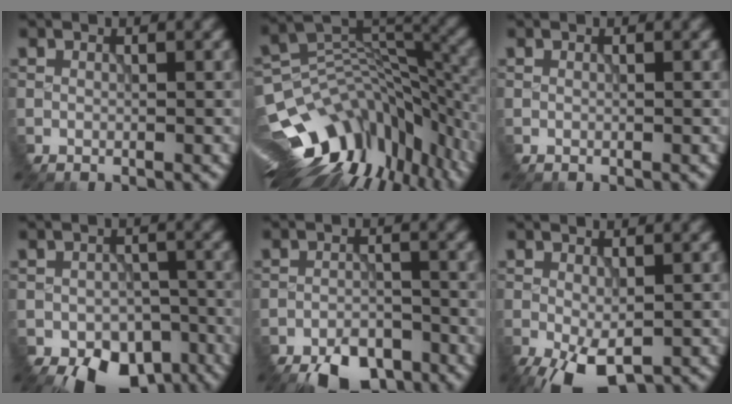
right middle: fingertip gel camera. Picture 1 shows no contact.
{"total": 14.1, "force": [-8.3, 7.2, 8.8], "torque": [-0.163, 0.000, -0.126]}
{"total": 0.0}
{"total": 9.5, "force": [-6.6, 5.3, 4.2], "torque": [-0.060, -0.039, -0.083]}
{"total": 6.5, "force": [-5.5, 2.3, 2.7], "torque": [-0.025, -0.015, -0.088]}
{"total": 6.2, "force": [-3.1, 2.8, 4.5], "torque": [-0.092, -0.020, -0.043]}